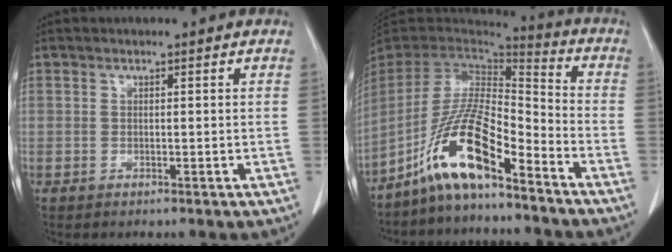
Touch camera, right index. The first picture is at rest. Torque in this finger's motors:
{"motor_torque": [1.64, -0.50, 0.65, 0.19]}